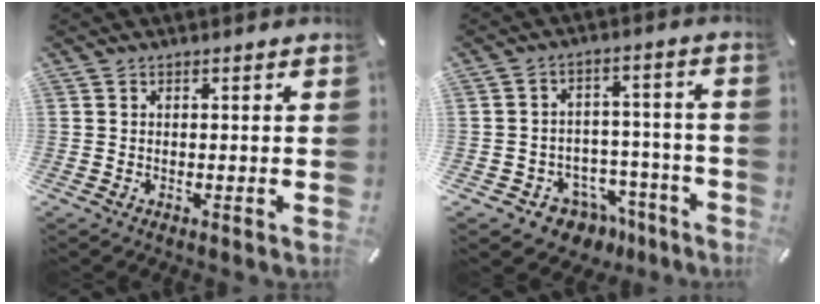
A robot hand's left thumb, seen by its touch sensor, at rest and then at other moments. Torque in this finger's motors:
{"motor_torque": [0.85, 1.10, 0.28, 0.32, 0.07]}